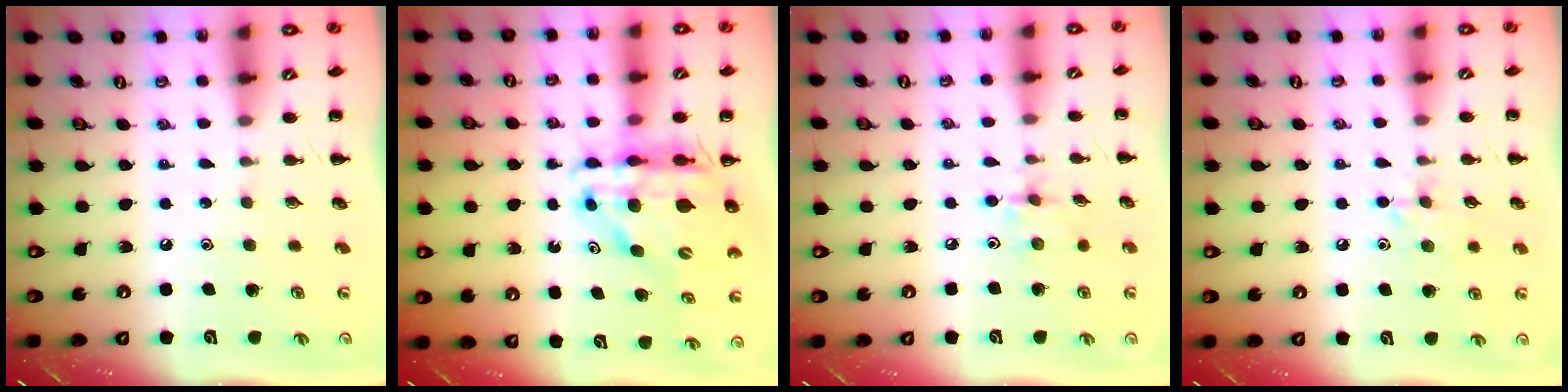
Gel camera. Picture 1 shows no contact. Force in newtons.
{"total": 11.7, "press": 11.2, "slide": 3.5}
{"total": 2.7, "press": 2.7, "slide": 0.5}
{"total": 7.5, "press": 7.2, "slide": 2.0}